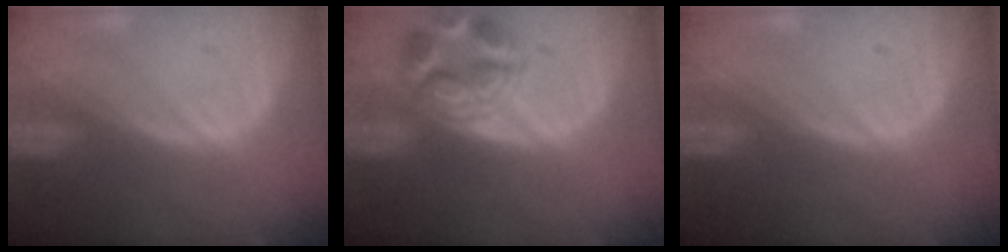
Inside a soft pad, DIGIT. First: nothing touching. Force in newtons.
{"total": 6.5, "press": 6.2, "slide": 2.1}
{"total": 0.0}